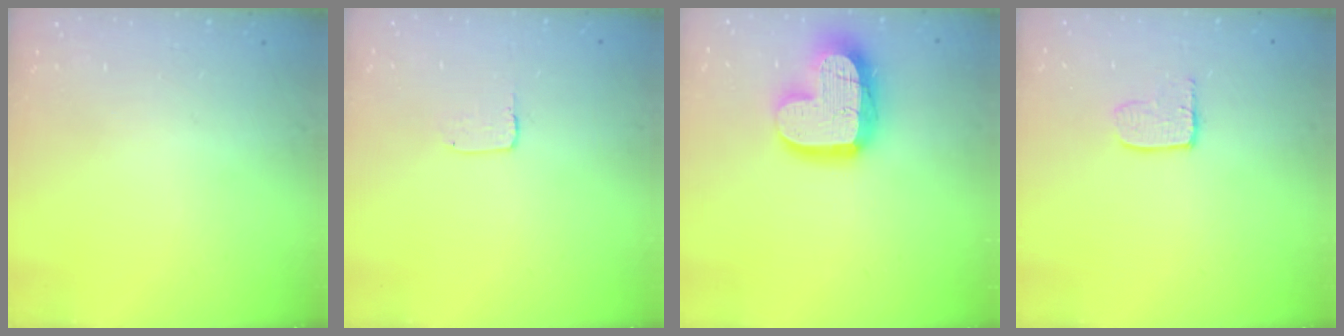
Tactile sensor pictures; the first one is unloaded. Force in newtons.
{"total": 2.0, "press": 2.0, "slide": 0.1}
{"total": 18.1, "press": 18.0, "slide": 1.5}
{"total": 5.0, "press": 5.0, "slide": 0.4}